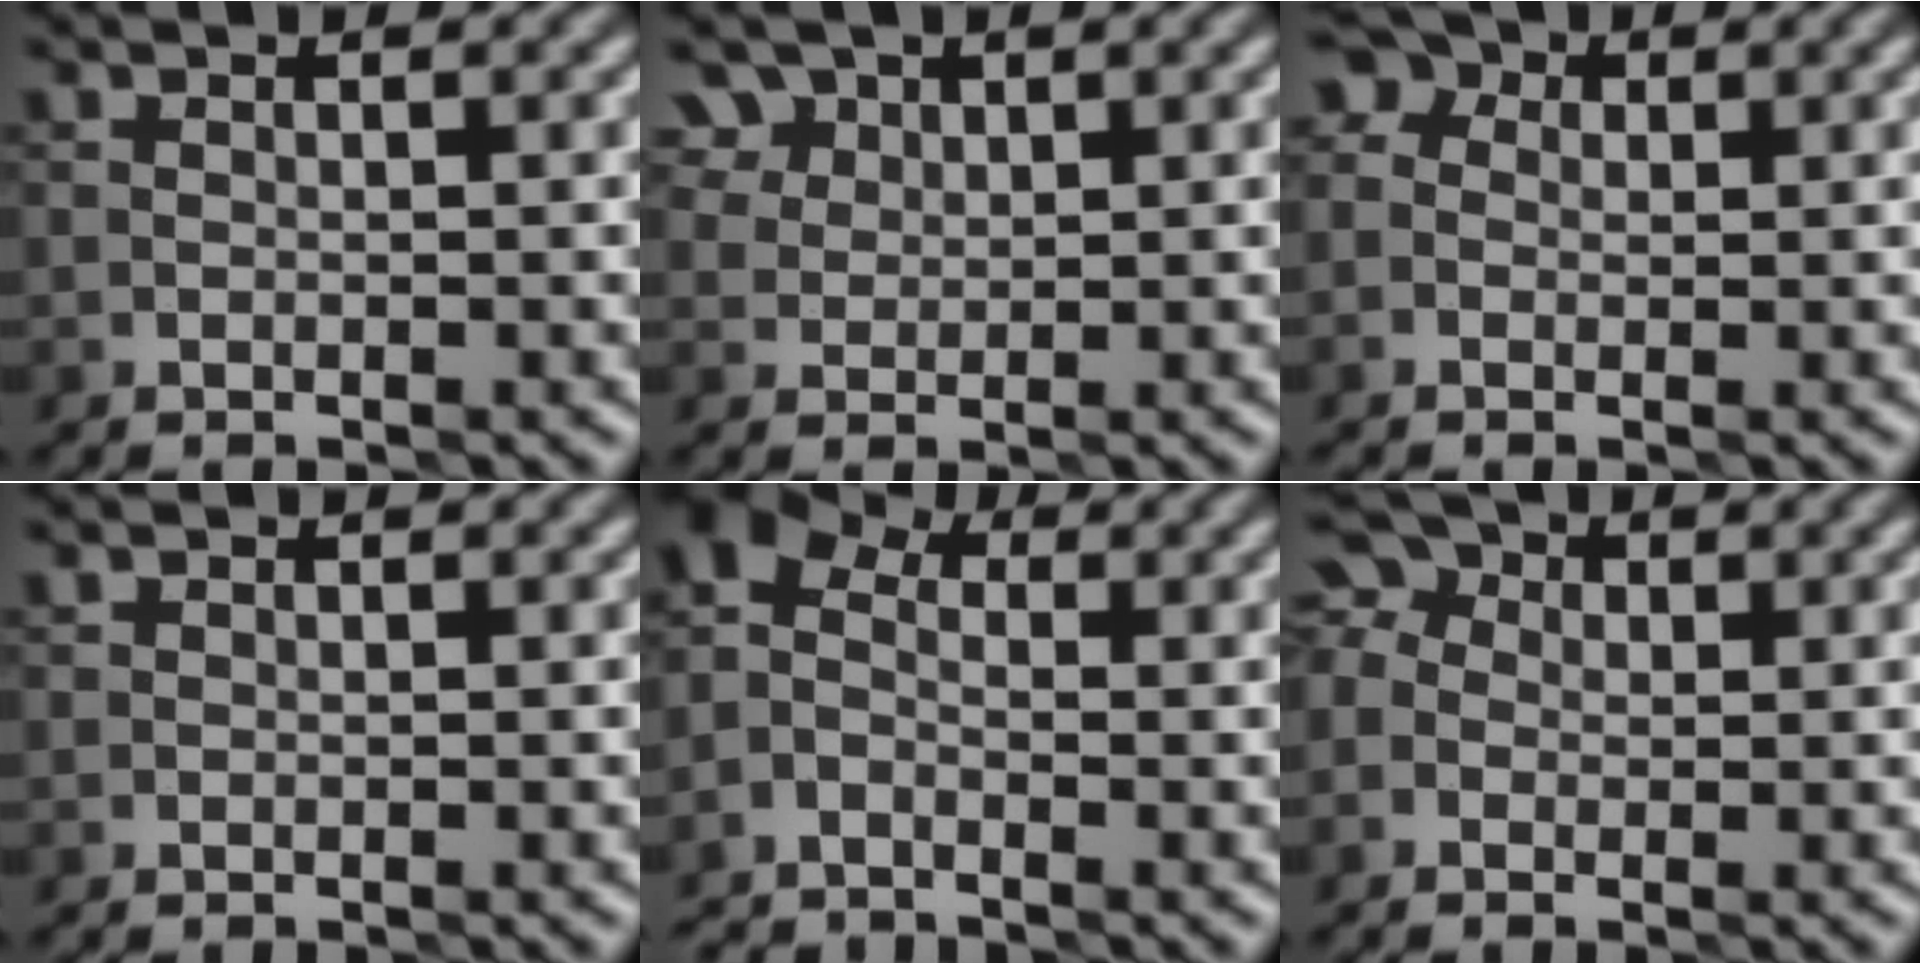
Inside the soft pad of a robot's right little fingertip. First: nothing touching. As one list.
[{"total": 5.2, "force": [3.3, 3.5, 1.9], "torque": [-0.050, 0.009, 0.060]}, {"total": 3.1, "force": [0.8, 2.6, 1.5], "torque": [-0.019, 0.020, -0.010]}, {"total": 0.0}, {"total": 3.8, "force": [-2.1, 2.5, 2.0], "torque": [-0.053, 0.001, -0.056]}, {"total": 4.0, "force": [0.7, 3.3, 2.2], "torque": [-0.034, 0.026, -0.011]}]